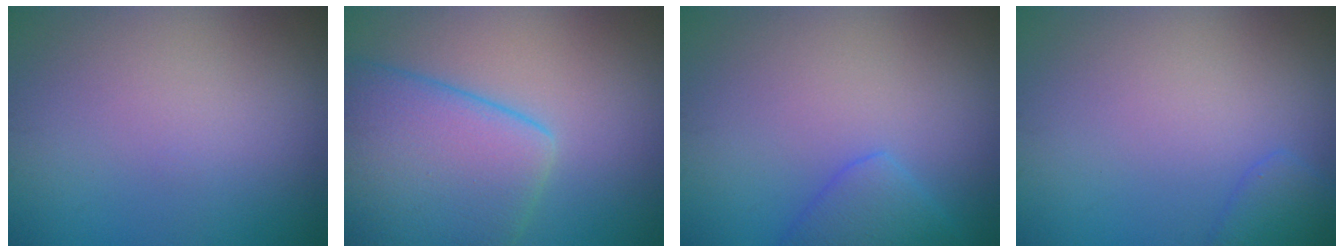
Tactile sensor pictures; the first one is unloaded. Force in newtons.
{"total": 10.0, "press": 10.0, "slide": 0.4}
{"total": 2.7, "press": 2.7, "slide": 0.2}
{"total": 1.9, "press": 1.9, "slide": 0.1}